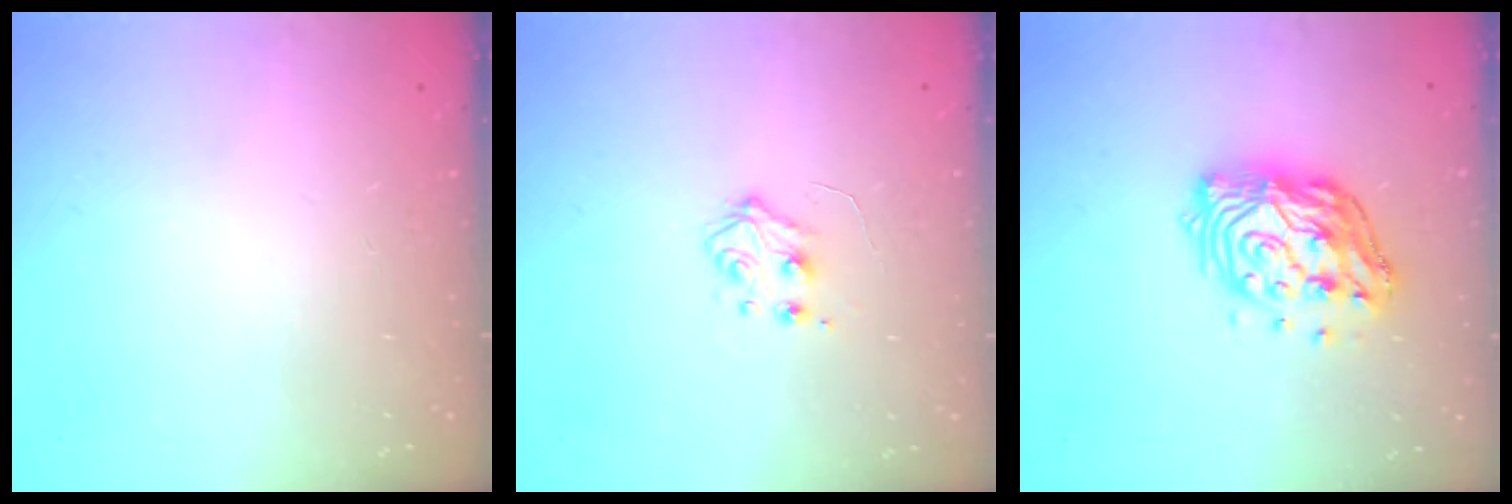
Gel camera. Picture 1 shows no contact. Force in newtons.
{"total": 5.5, "press": 5.5, "slide": 0.6}
{"total": 13.4, "press": 13.3, "slide": 1.6}